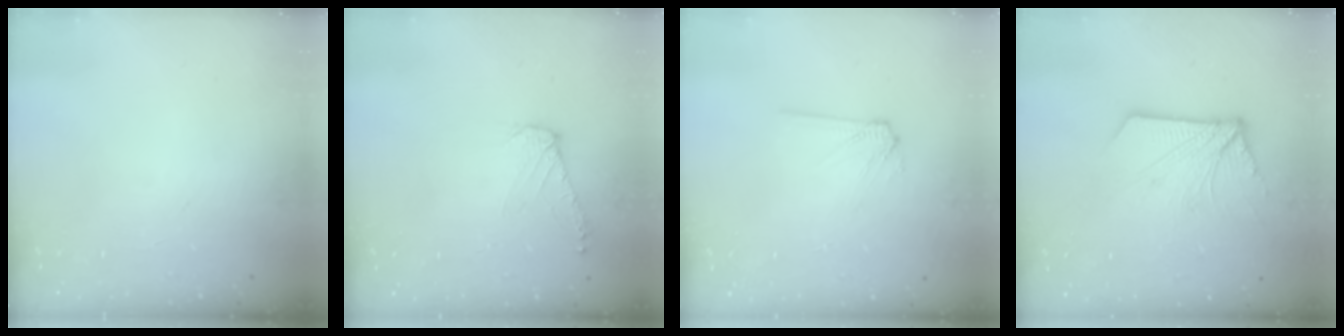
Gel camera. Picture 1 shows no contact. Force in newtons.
{"total": 7.3, "press": 7.2, "slide": 0.7}
{"total": 4.2, "press": 4.2, "slide": 0.5}
{"total": 9.8, "press": 9.7, "slide": 0.9}